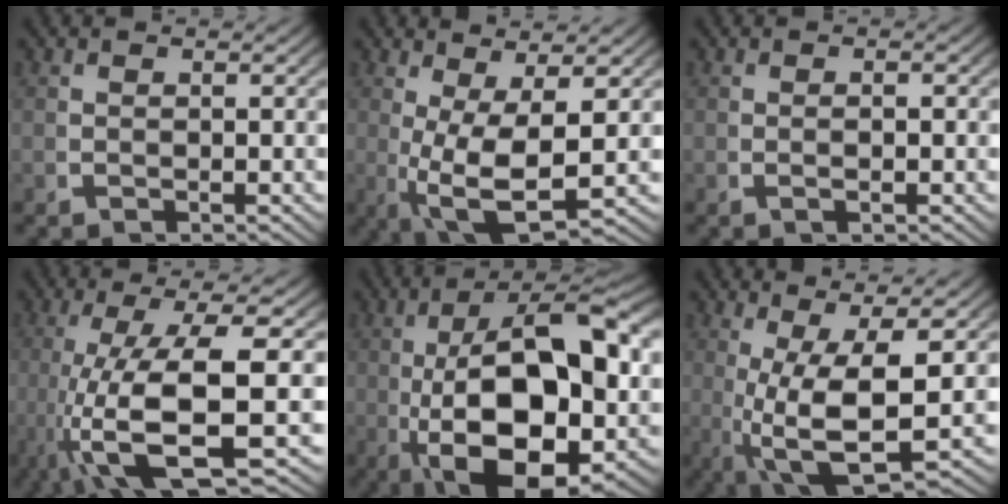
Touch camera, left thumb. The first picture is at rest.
{"total": 8.6, "force": [-0.5, 4.1, 7.6], "torque": [-0.166, -0.044, 0.024]}
{"total": 1.0, "force": [-0.2, 0.4, 0.9], "torque": [-0.018, 0.000, -0.005]}
{"total": 13.4, "force": [-2.6, 5.7, 11.8], "torque": [-0.264, -0.054, 0.001]}
{"total": 17.9, "force": [-2.3, 9.2, 15.1], "torque": [-0.288, -0.061, 0.005]}
{"total": 10.1, "force": [-0.7, 4.1, 9.1], "torque": [-0.186, -0.042, 0.023]}